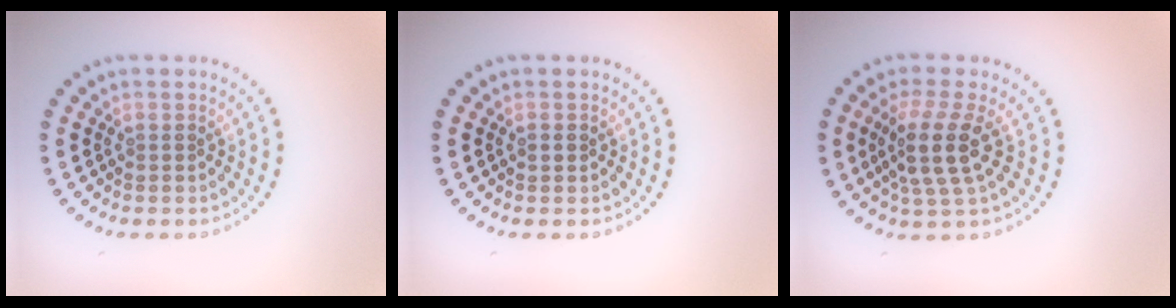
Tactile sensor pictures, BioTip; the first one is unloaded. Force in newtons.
{"total": 0.8, "press": 0.8, "slide": 0.1}
{"total": 4.0, "press": 3.2, "slide": 2.5}